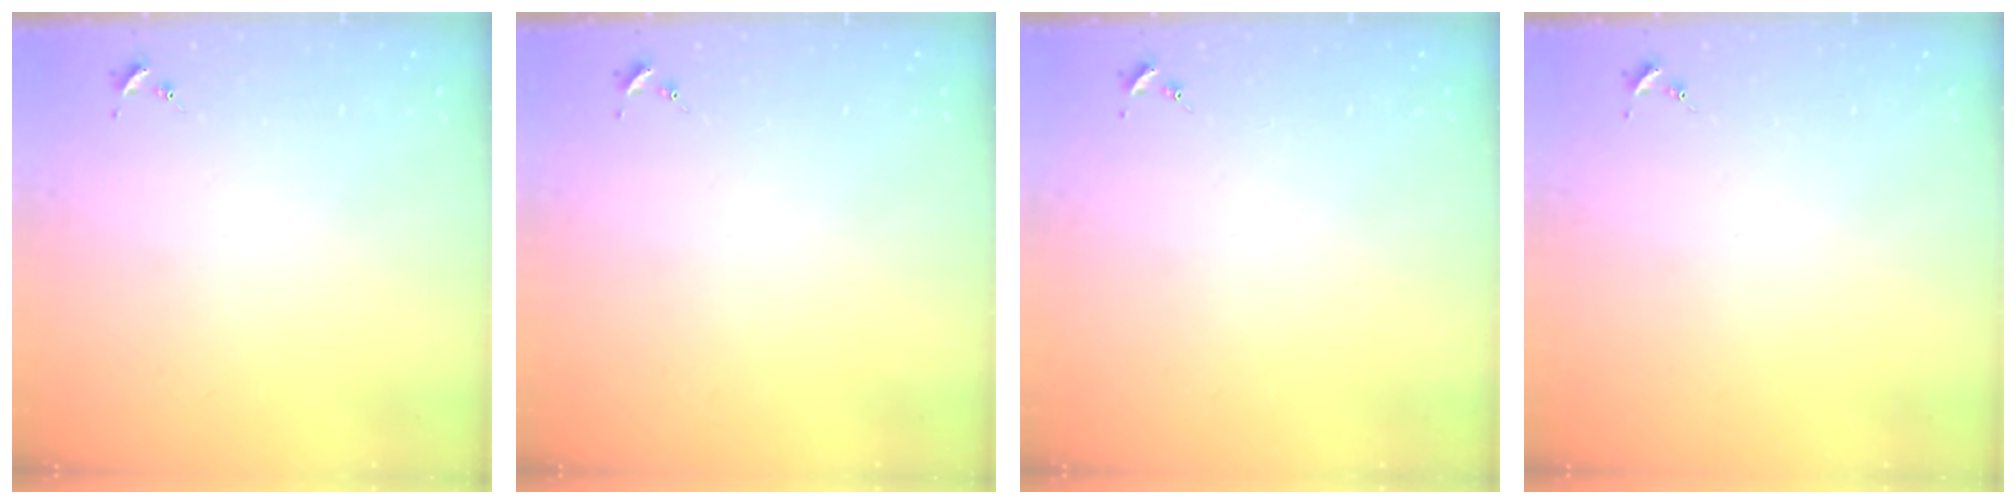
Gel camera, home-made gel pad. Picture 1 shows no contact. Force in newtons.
{"total": 0.0}
{"total": 0.0}
{"total": 0.0}